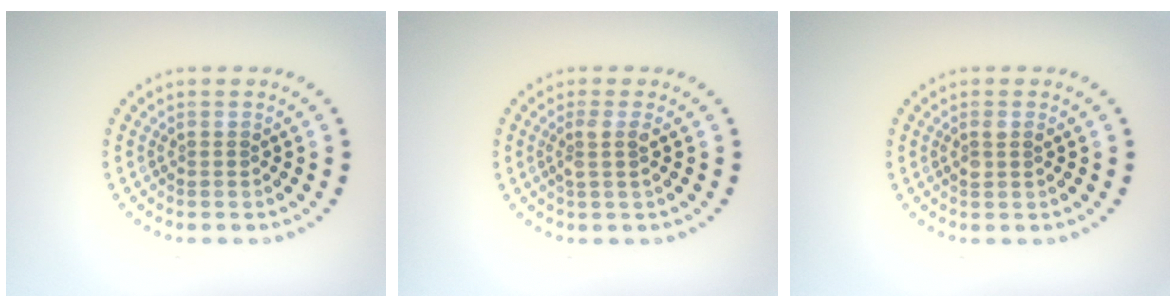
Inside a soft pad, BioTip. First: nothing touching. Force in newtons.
{"total": 1.6, "press": 1.3, "slide": 1.0}
{"total": 1.2, "press": 1.1, "slide": 0.5}